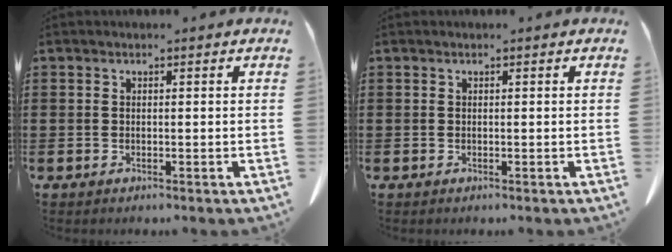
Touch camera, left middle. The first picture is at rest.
{"total": 0.0}